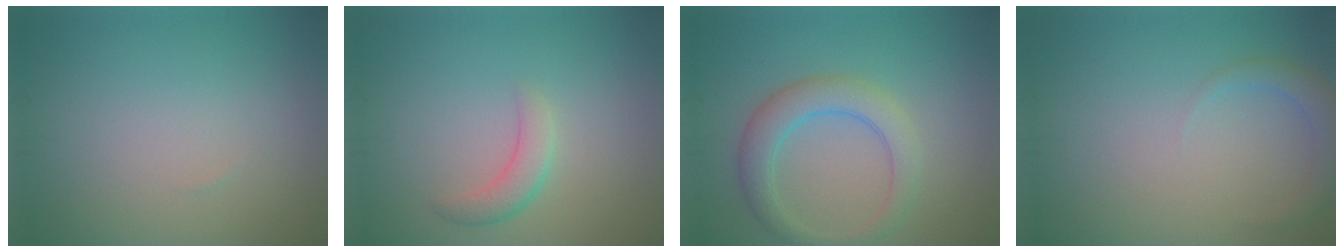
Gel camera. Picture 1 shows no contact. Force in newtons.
{"total": 2.1, "press": 2.1, "slide": 0.2}
{"total": 4.2, "press": 4.2, "slide": 0.1}
{"total": 2.1, "press": 2.1, "slide": 0.2}